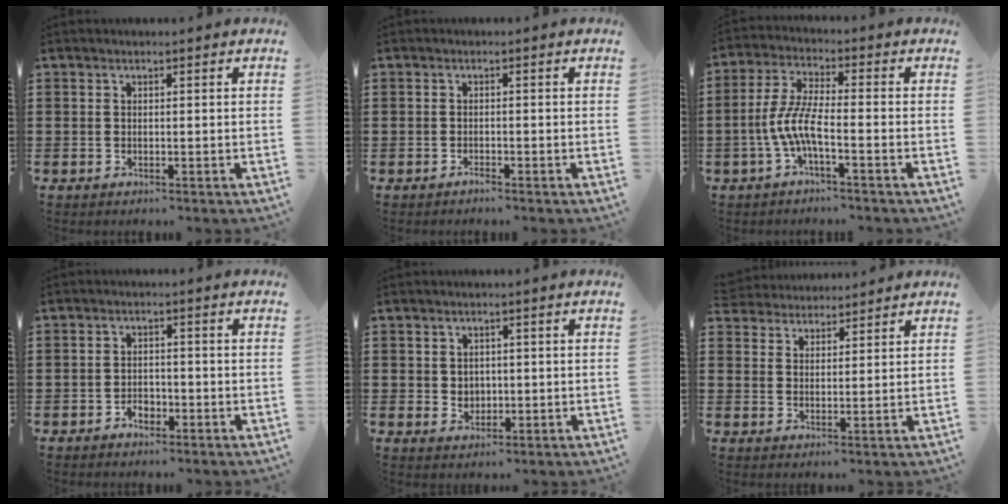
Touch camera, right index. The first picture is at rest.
{"total": 0.8, "force": [-0.8, 0.1, 0.2], "torque": [-0.006, -0.001, -0.016]}
{"total": 6.7, "force": [-2.7, 1.4, 5.9], "torque": [-0.144, -0.011, -0.060]}
{"total": 2.3, "force": [-1.6, 1.3, 1.1], "torque": [-0.024, 0.002, -0.032]}
{"total": 2.0, "force": [0.2, 1.9, 0.7], "torque": [-0.019, 0.010, 0.002]}
{"total": 3.5, "force": [3.4, 0.9, -0.4], "torque": [-0.006, -0.006, 0.065]}